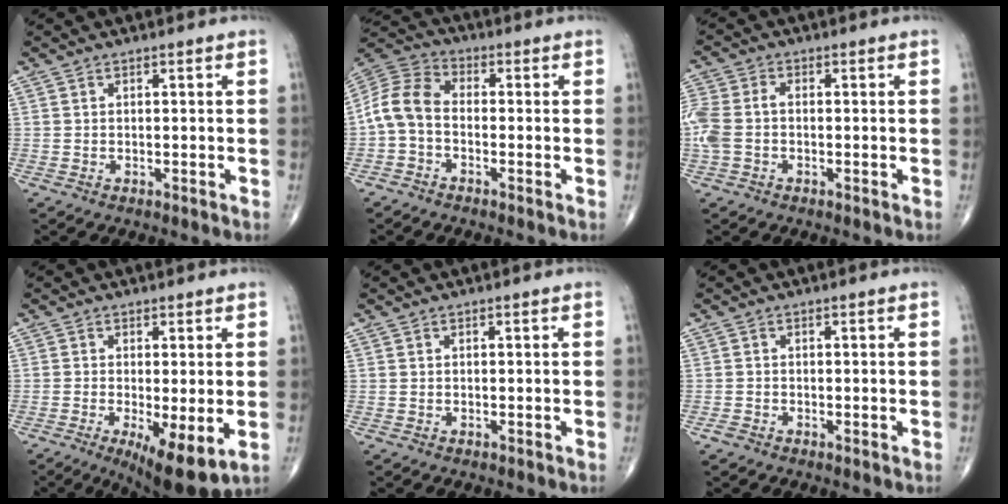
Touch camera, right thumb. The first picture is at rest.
{"total": 8.1, "force": [-1.7, 5.3, 5.9], "torque": [-0.116, 0.028, -0.050]}
{"total": 7.5, "force": [-0.8, 5.0, 5.5], "torque": [-0.151, 0.018, -0.020]}
{"total": 9.9, "force": [-2.7, 2.9, 9.1], "torque": [-0.141, -0.023, -0.038]}
{"total": 0.0}
{"total": 1.0, "force": [-0.6, 0.6, 0.6], "torque": [-0.008, 0.000, -0.016]}